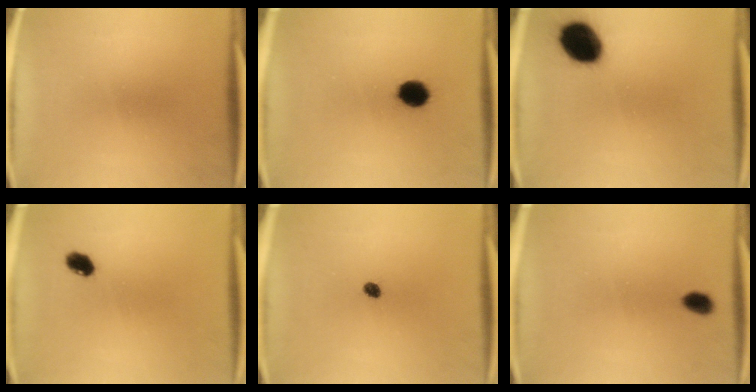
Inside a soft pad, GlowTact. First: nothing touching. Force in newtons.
{"total": 5.9}
{"total": 12.4}
{"total": 3.1}
{"total": 1.7}
{"total": 2.7}